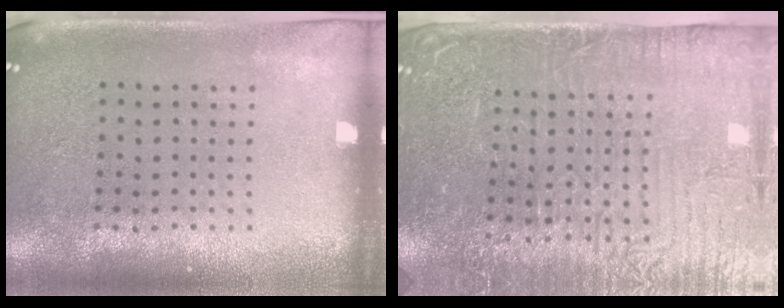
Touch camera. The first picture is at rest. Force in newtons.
{"total": 5.1, "press": 4.6, "slide": 2.2}